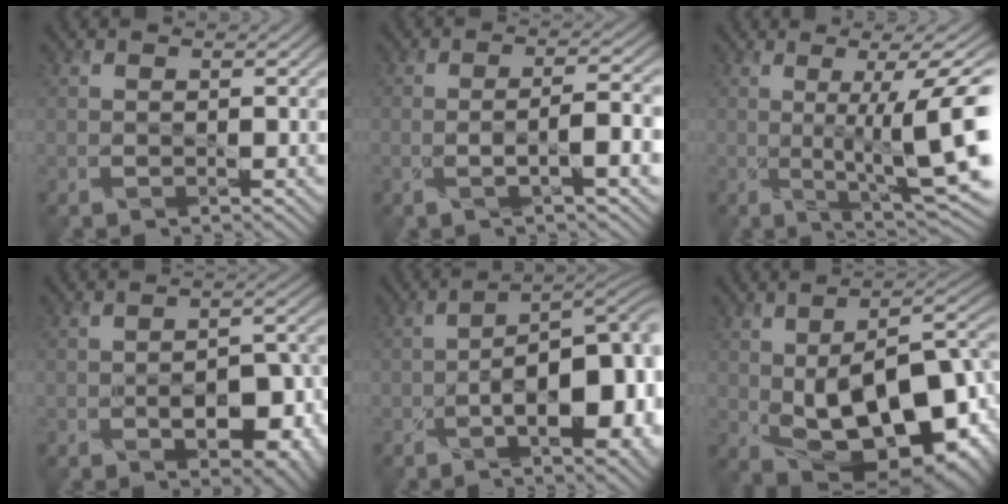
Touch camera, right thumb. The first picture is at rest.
{"total": 4.4, "force": [-1.4, 0.5, 4.1], "torque": [-0.071, 0.008, -0.030]}
{"total": 12.4, "force": [0.8, 1.9, 12.2], "torque": [-0.183, 0.011, 0.032]}
{"total": 7.9, "force": [-2.7, 3.9, 6.4], "torque": [-0.086, -0.009, -0.036]}
{"total": 14.6, "force": [-4.5, 5.7, 12.7], "torque": [-0.166, -0.001, -0.064]}
{"total": 19.4, "force": [-3.0, 10.2, 16.2], "torque": [-0.238, -0.023, -0.024]}